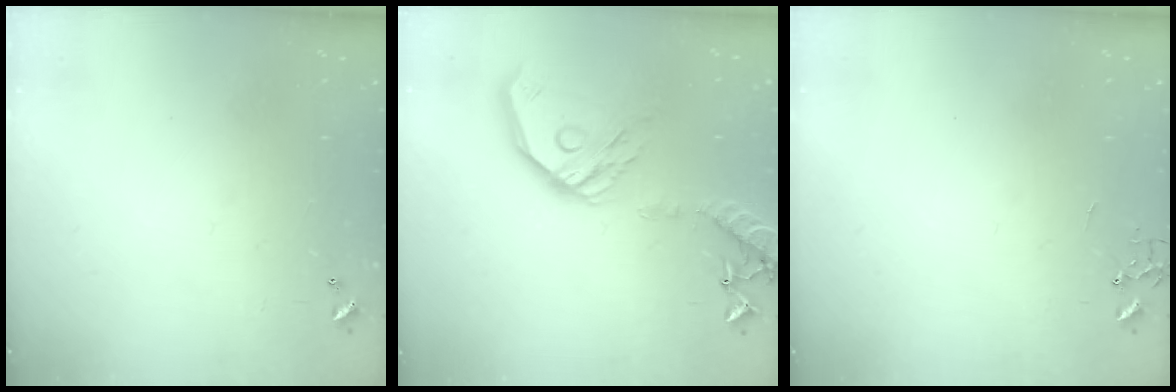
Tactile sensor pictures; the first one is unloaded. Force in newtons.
{"total": 17.9, "press": 17.7, "slide": 2.6}
{"total": 0.0}